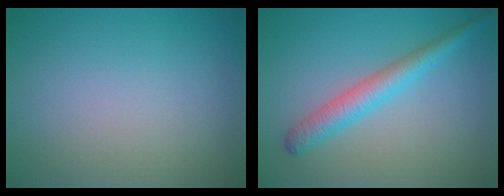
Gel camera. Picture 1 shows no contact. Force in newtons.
{"total": 3.3, "press": 3.3, "slide": 0.1}